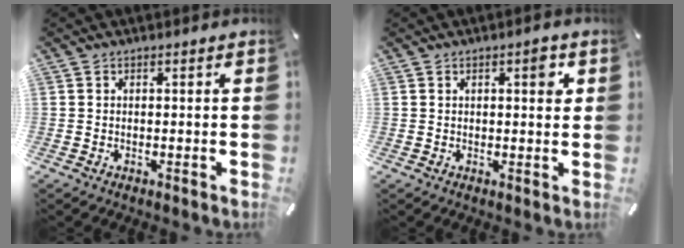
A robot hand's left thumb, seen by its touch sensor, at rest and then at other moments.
{"total": 3.7, "force": [1.5, 1.4, 3.1], "torque": [-0.032, -0.005, 0.015]}